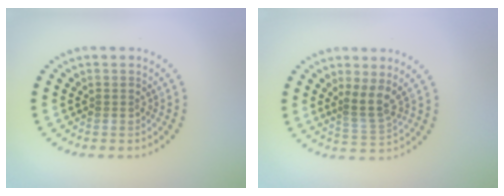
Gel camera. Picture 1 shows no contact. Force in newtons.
{"total": 2.4, "press": 1.8, "slide": 1.6}